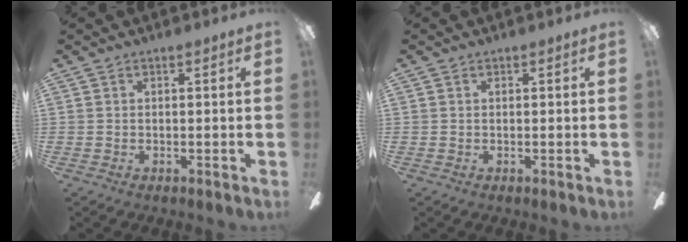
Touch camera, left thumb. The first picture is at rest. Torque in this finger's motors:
{"motor_torque": [0.01, 0.00, -0.08, -0.07, 0.00]}